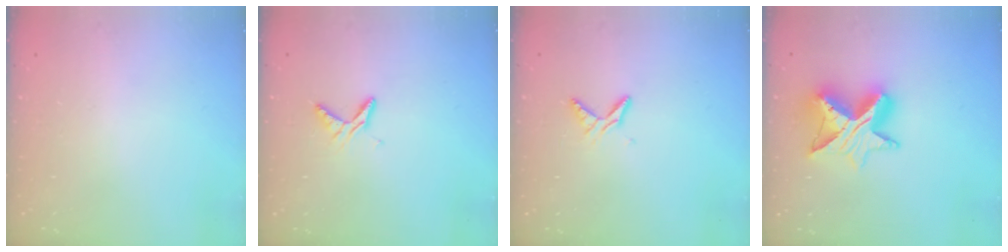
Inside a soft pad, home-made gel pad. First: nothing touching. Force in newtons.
{"total": 5.6, "press": 5.6, "slide": 0.4}
{"total": 5.5, "press": 5.4, "slide": 0.6}
{"total": 11.4, "press": 11.4, "slide": 0.8}